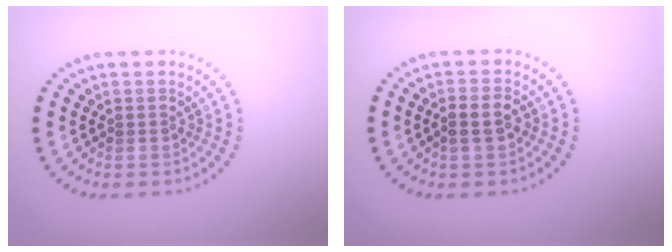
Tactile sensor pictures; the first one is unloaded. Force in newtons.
{"total": 2.3, "press": 2.2, "slide": 0.6}